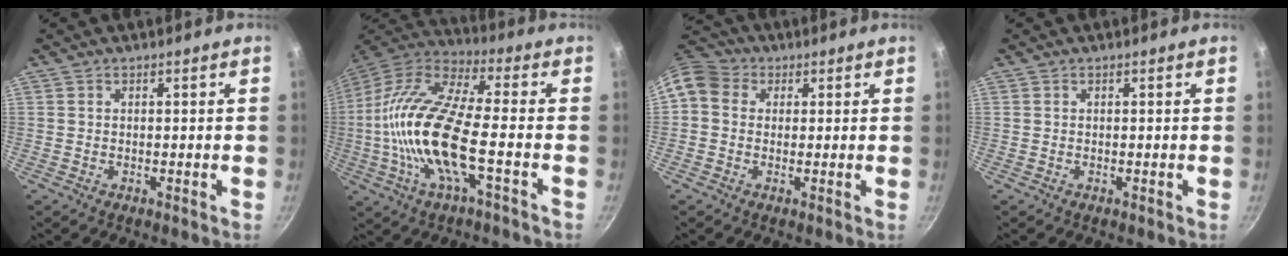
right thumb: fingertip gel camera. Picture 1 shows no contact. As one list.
[{"total": 19.7, "force": [-3.6, 6.5, 18.2], "torque": [-0.365, 0.034, -0.085]}, {"total": 7.4, "force": [1.4, 6.3, 3.7], "torque": [-0.053, 0.014, 0.005]}, {"total": 0.0}]